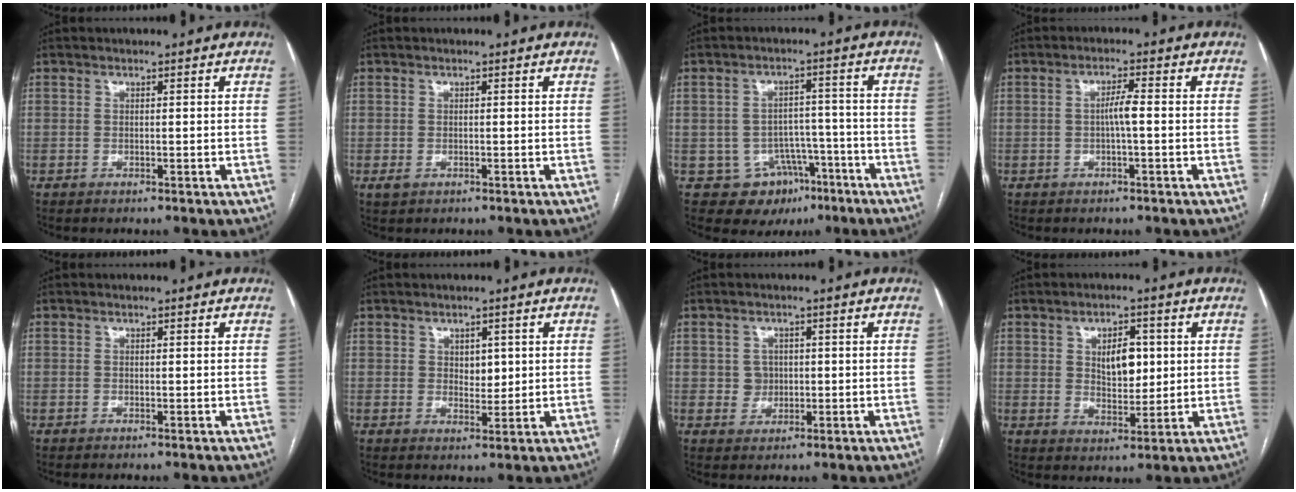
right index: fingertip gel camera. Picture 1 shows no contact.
{"total": 1.2, "force": [-0.4, 0.9, 0.7], "torque": [-0.013, -0.001, 0.001]}
{"total": 8.3, "force": [-4.2, 6.8, 2.3], "torque": [-0.018, 0.022, -0.050]}
{"total": 2.7, "force": [-0.3, 0.1, 2.7], "torque": [-0.048, 0.002, -0.006]}
{"total": 0.0}
{"total": 2.7, "force": [0.8, 1.8, 1.9], "torque": [-0.021, -0.004, 0.014]}
{"total": 2.9, "force": [0.2, 2.7, 0.8], "torque": [-0.008, 0.003, 0.007]}
{"total": 6.0, "force": [1.4, 3.2, 4.9], "torque": [-0.073, 0.002, 0.029]}